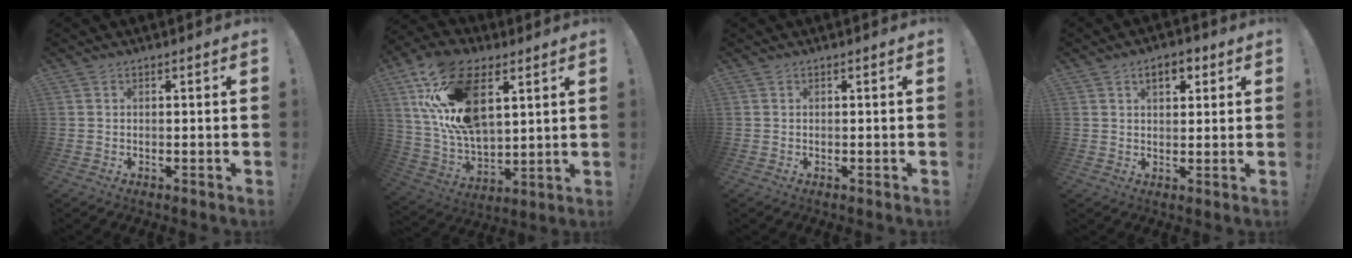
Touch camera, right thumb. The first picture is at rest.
{"total": 22.7, "force": [9.2, 12.7, 16.3], "torque": [-0.323, -0.033, 0.166]}
{"total": 0.0}
{"total": 5.6, "force": [2.6, 3.3, 3.7], "torque": [-0.048, 0.001, 0.042]}